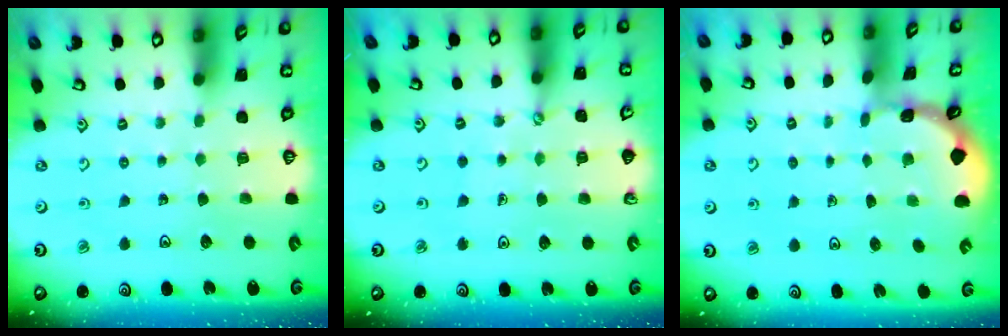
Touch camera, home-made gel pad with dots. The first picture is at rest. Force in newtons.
{"total": 1.1, "press": 1.1, "slide": 0.1}
{"total": 0.6, "press": 0.6, "slide": 0.2}